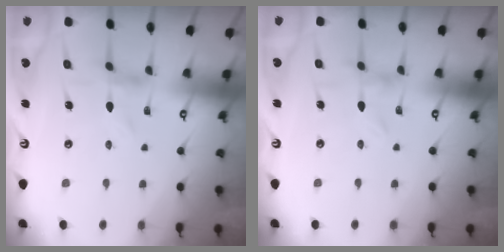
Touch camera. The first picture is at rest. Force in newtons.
{"total": 0.0}